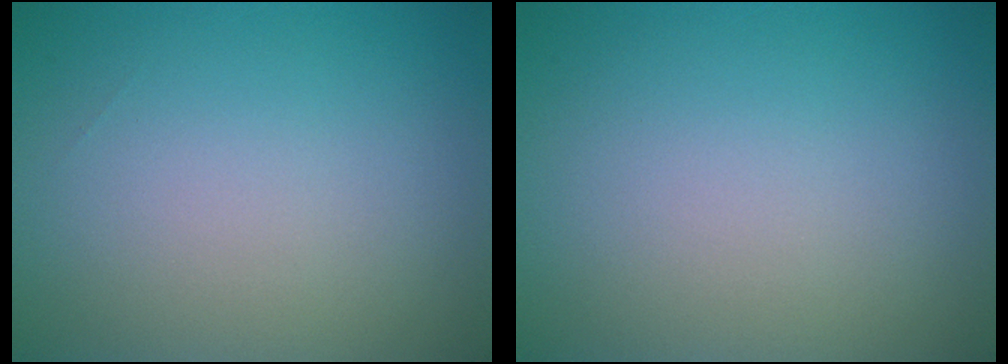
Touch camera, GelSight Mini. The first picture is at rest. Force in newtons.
{"total": 0.0}